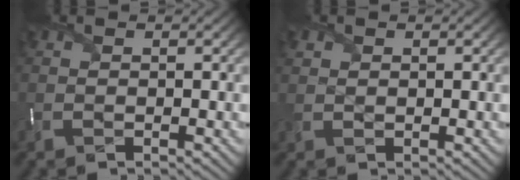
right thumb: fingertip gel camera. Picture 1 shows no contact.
{"total": 1.0, "force": [0.7, 0.6, -0.3], "torque": [0.002, 0.000, 0.015]}